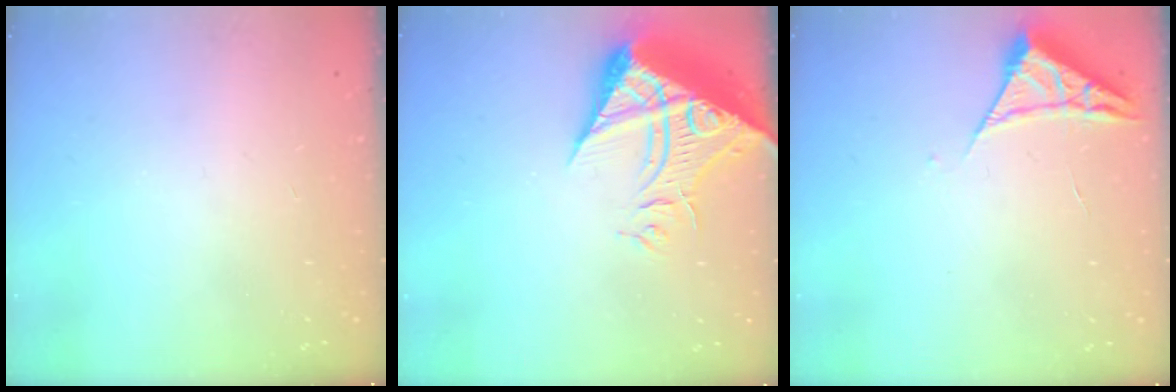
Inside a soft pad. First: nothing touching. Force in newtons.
{"total": 19.4, "press": 19.3, "slide": 2.1}
{"total": 4.2, "press": 4.2, "slide": 0.5}